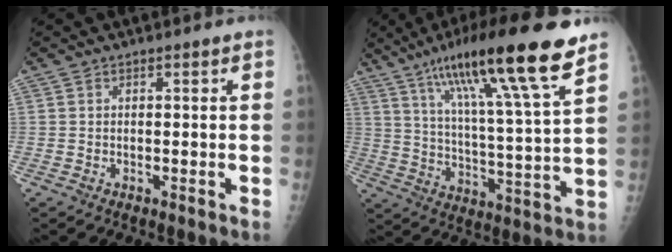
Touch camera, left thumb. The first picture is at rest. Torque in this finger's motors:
{"motor_torque": [0.51, 0.13, 1.86, -0.91, 0.23]}